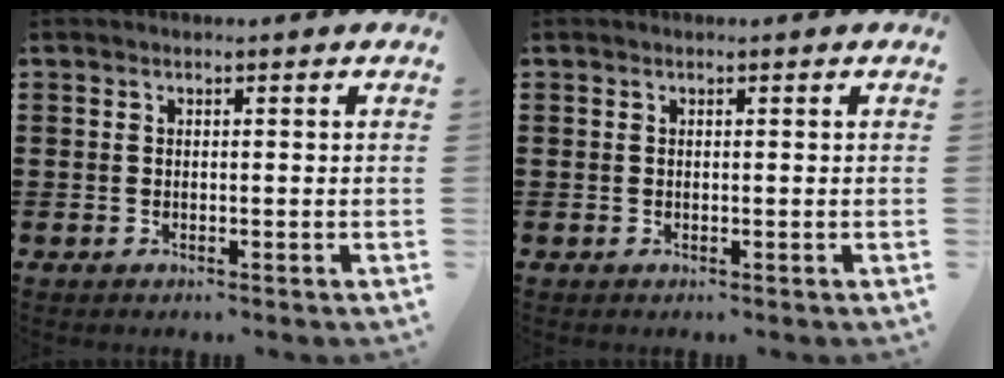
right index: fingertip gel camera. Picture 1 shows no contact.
{"total": 0.0}